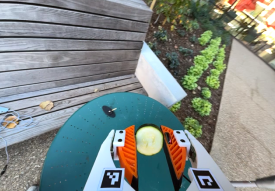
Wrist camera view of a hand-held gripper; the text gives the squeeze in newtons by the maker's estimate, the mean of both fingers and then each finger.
{"total": 11.8, "left": 11.9, "right": 11.6}